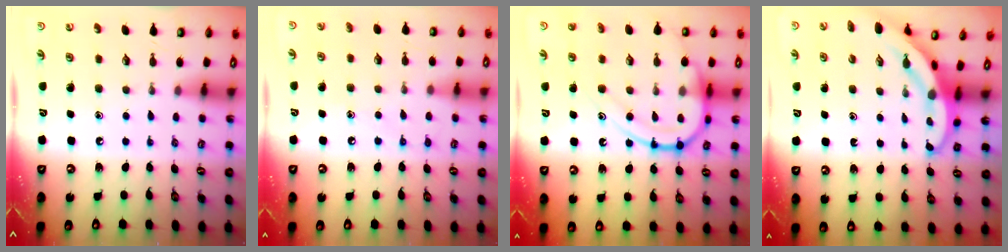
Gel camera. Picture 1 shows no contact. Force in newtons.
{"total": 6.8, "press": 6.8, "slide": 0.6}
{"total": 14.9, "press": 14.8, "slide": 1.3}
{"total": 3.4, "press": 3.4, "slide": 0.1}